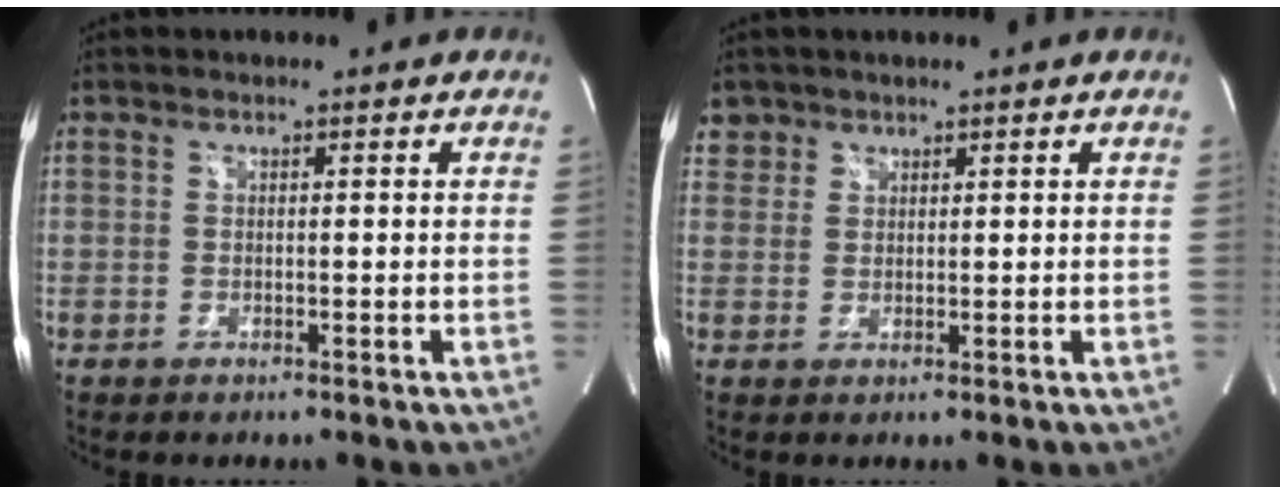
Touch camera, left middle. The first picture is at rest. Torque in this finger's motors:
{"motor_torque": [0.20, -0.14, 0.05, 0.01]}